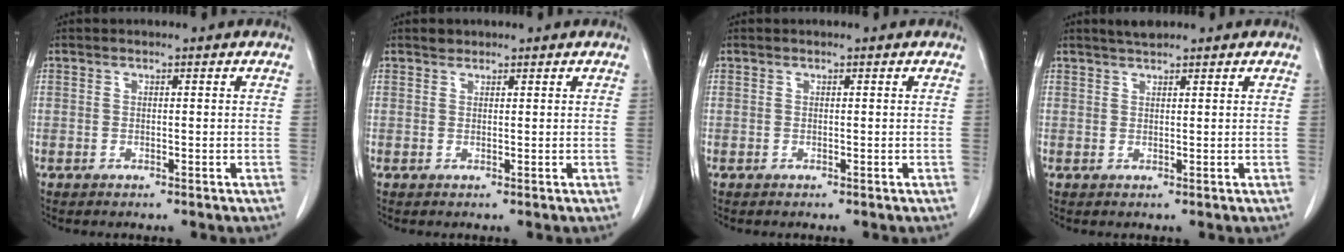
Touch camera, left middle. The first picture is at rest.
{"total": 0.8, "force": [0.7, 0.4, 0.0], "torque": [0.000, 0.002, 0.010]}
{"total": 0.0}
{"total": 1.9, "force": [1.7, 0.3, 0.8], "torque": [-0.017, 0.007, 0.032]}